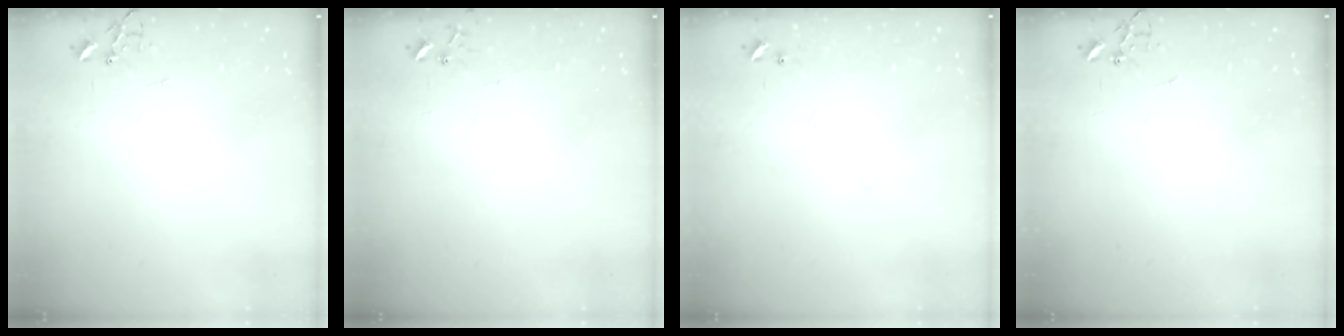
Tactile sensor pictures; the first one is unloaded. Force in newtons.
{"total": 5.6, "press": 5.6, "slide": 0.4}
{"total": 3.8, "press": 3.8, "slide": 0.5}
{"total": 0.0}